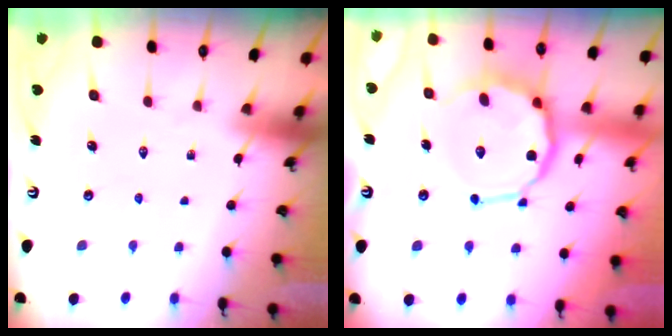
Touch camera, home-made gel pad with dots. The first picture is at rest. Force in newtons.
{"total": 12.4, "press": 12.1, "slide": 2.6}